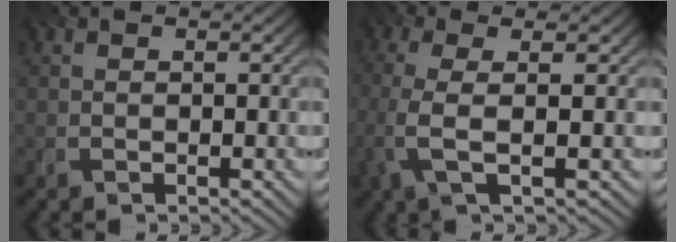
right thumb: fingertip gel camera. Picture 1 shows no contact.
{"total": 5.0, "force": [-1.2, 1.3, 4.7], "torque": [-0.105, 0.002, -0.032]}